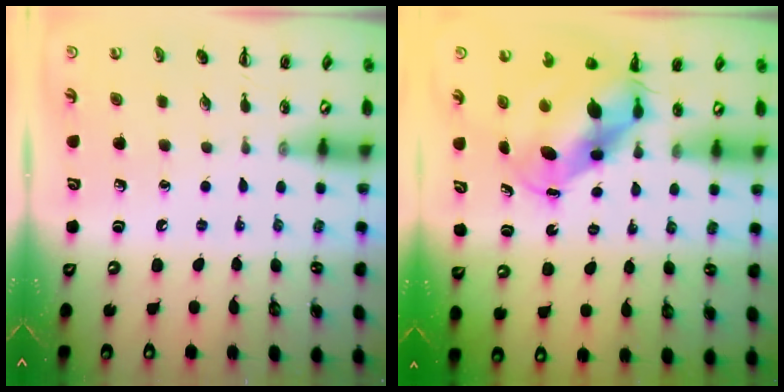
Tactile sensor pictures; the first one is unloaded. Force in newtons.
{"total": 7.3, "press": 7.1, "slide": 2.0}